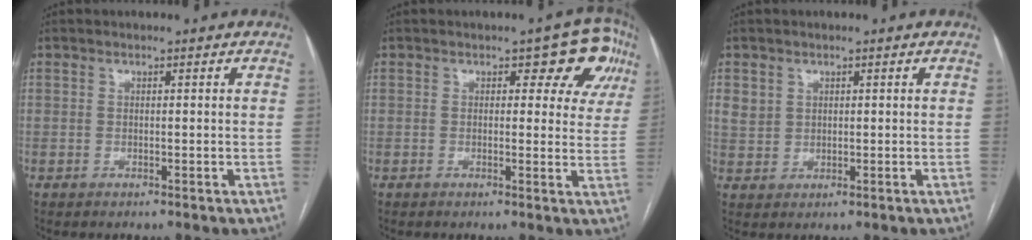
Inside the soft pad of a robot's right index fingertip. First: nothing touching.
{"total": 6.3, "force": [2.8, 3.6, 4.3], "torque": [-0.025, 0.010, 0.017]}
{"total": 3.1, "force": [1.3, 2.7, 0.8], "torque": [-0.013, 0.005, 0.032]}